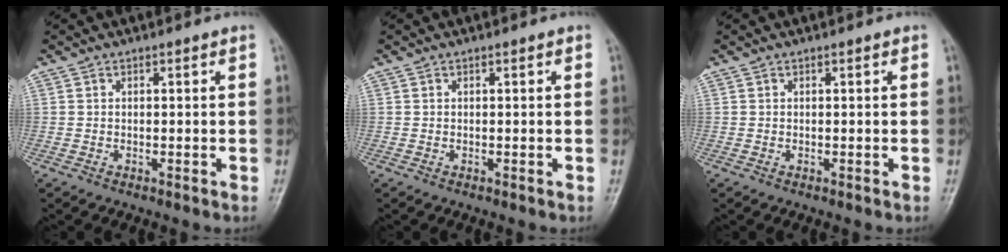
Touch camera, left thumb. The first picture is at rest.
{"total": 0.0}
{"total": 0.0}